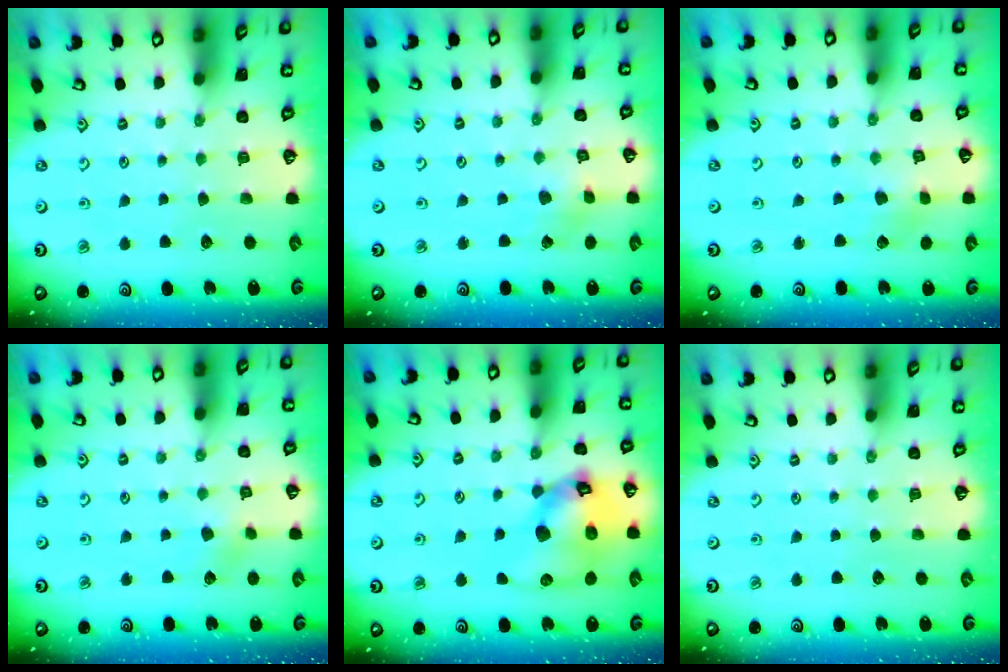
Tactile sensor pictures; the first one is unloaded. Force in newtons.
{"total": 2.1, "press": 2.1, "slide": 0.2}
{"total": 2.4, "press": 2.4, "slide": 0.2}
{"total": 2.5, "press": 2.5, "slide": 0.3}
{"total": 17.8, "press": 17.6, "slide": 2.4}
{"total": 0.0}